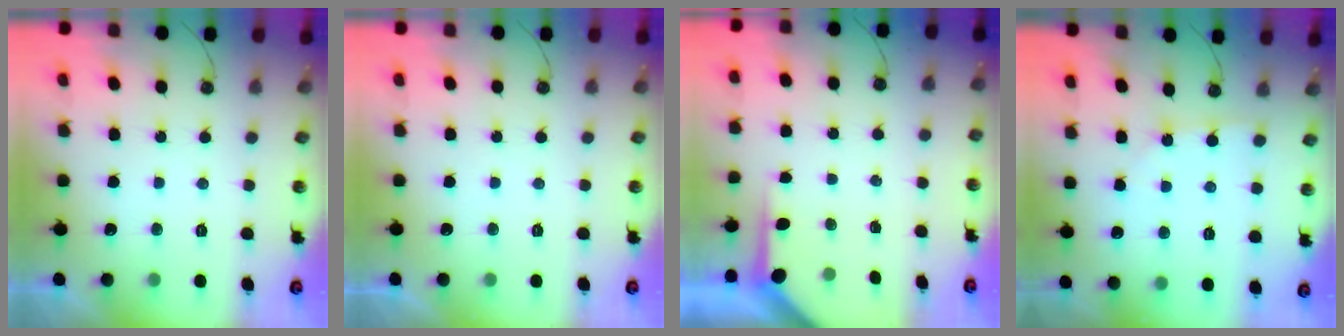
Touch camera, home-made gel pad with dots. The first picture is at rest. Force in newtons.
{"total": 0.0}
{"total": 4.0, "press": 4.0, "slide": 0.2}
{"total": 1.9, "press": 1.9, "slide": 0.2}